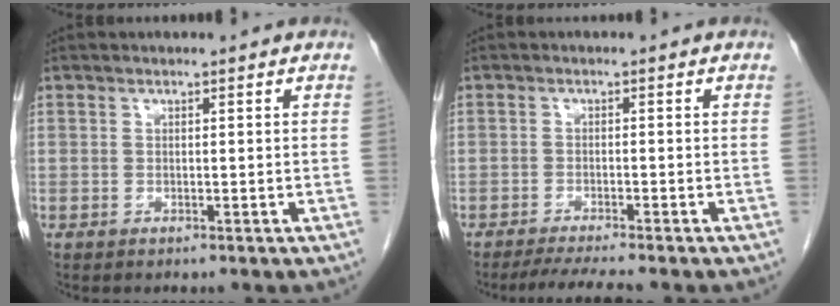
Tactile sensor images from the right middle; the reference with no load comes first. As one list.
[{"total": 4.4, "force": [-3.8, -0.7, 2.0], "torque": [-0.036, -0.017, -0.066]}]